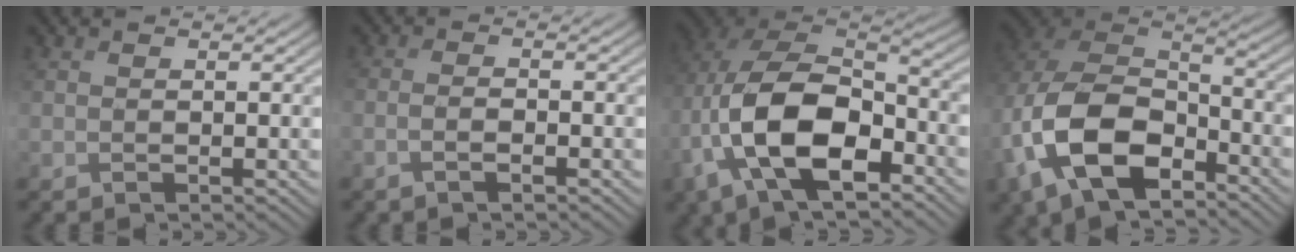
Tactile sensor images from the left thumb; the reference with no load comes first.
{"total": 1.8, "force": [-1.5, 0.2, 1.0], "torque": [-0.014, 0.003, -0.036]}
{"total": 15.4, "force": [-5.4, 8.8, 11.5], "torque": [-0.240, -0.013, -0.108]}
{"total": 16.0, "force": [-6.3, 10.2, 10.7], "torque": [-0.257, -0.043, -0.116]}